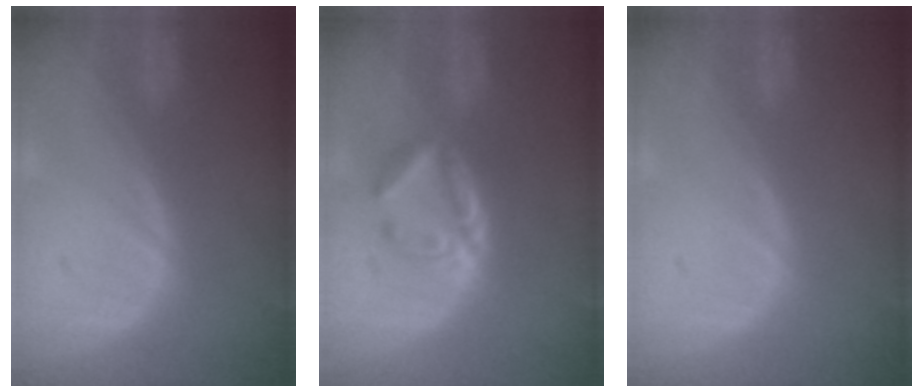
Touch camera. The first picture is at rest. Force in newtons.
{"total": 5.1, "press": 4.9, "slide": 1.3}
{"total": 0.0}